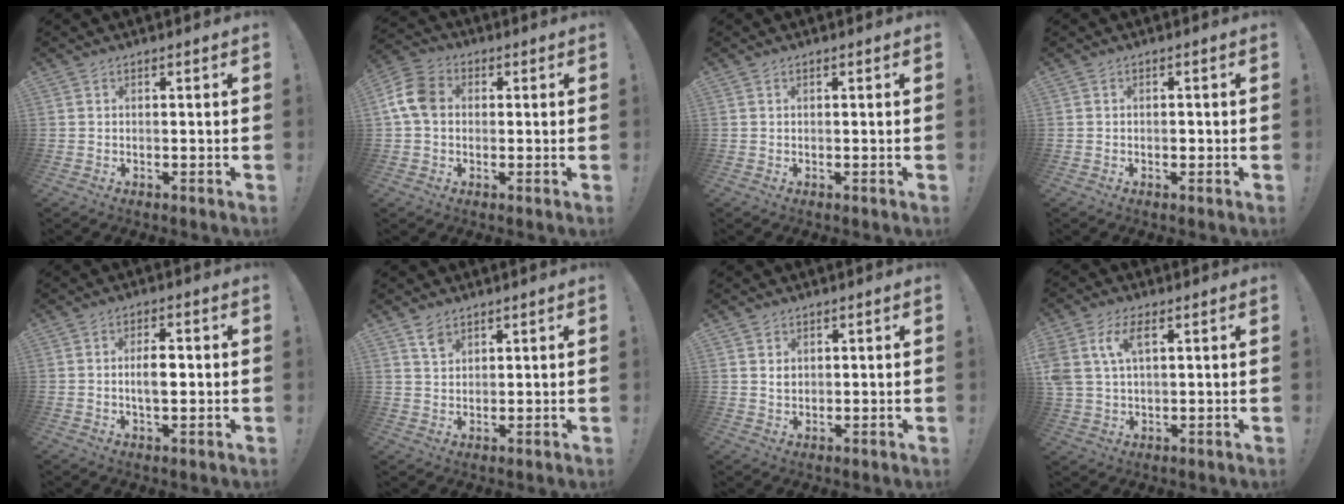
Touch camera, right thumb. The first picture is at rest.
{"total": 10.1, "force": [1.1, 7.5, 6.6], "torque": [-0.128, 0.013, 0.026]}
{"total": 0.0}
{"total": 1.1, "force": [-0.6, 0.8, 0.3], "torque": [-0.008, 0.005, -0.011]}
{"total": 5.5, "force": [-0.2, 2.7, 4.8], "torque": [-0.076, 0.001, -0.011]}
{"total": 4.1, "force": [2.9, 2.4, 1.6], "torque": [-0.019, -0.017, 0.052]}
{"total": 2.4, "force": [1.3, 1.8, 0.8], "torque": [0.005, -0.007, 0.019]}
{"total": 8.5, "force": [3.4, 4.9, 6.0], "torque": [-0.137, 0.001, 0.062]}